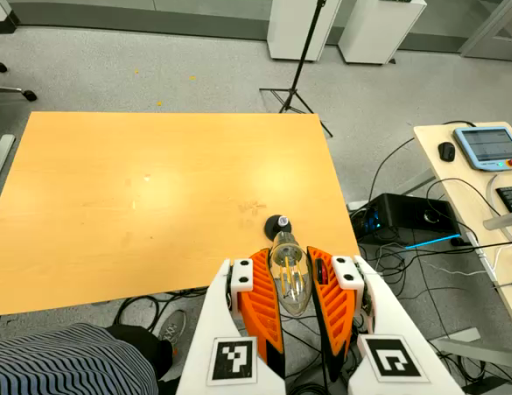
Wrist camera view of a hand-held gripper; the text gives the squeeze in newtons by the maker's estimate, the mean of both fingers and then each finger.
{"total": 21.8, "left": 25.3, "right": 18.3}